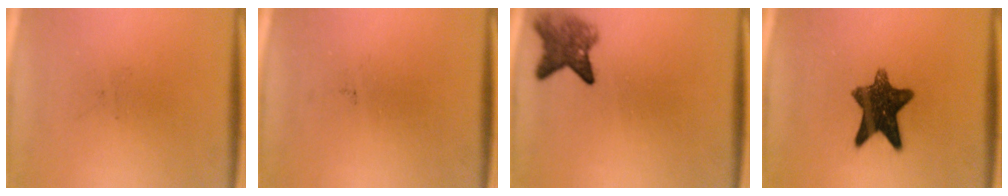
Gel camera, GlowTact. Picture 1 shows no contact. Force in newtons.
{"total": 0.0}
{"total": 4.9}
{"total": 10.9}